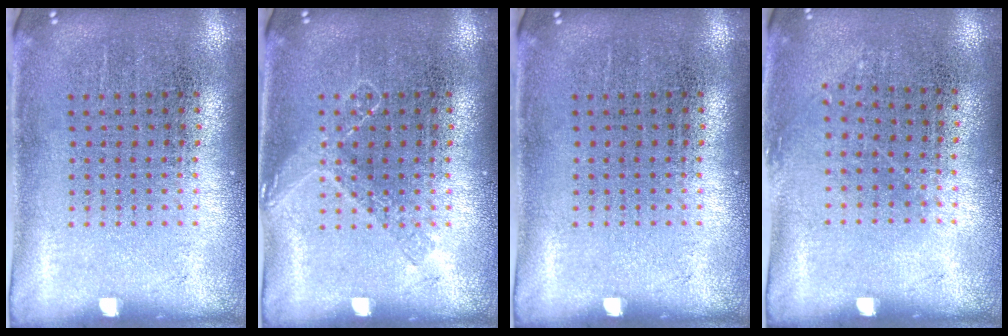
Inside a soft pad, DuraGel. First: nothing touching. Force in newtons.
{"total": 1.5, "press": 1.5, "slide": 0.3}
{"total": 0.0}
{"total": 0.8, "press": 0.6, "slide": 0.5}